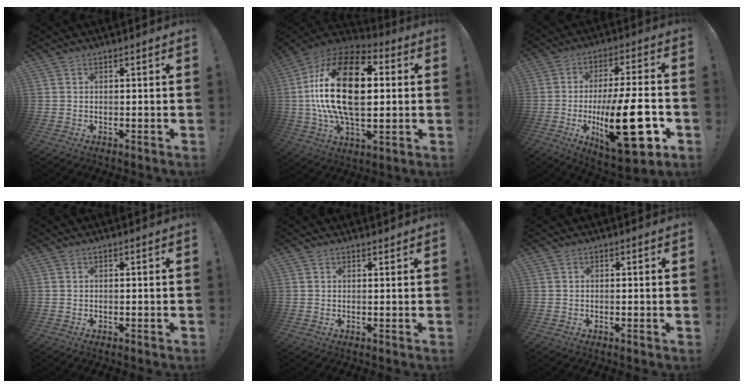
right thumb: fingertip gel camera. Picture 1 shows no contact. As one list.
[{"total": 28.2, "force": [1.9, 15.1, 23.7], "torque": [-0.442, -0.001, 0.022]}, {"total": 26.2, "force": [-6.1, 8.4, 24.1], "torque": [-0.388, 0.015, -0.091]}, {"total": 0.0}, {"total": 0.9, "force": [0.9, 0.3, 0.0], "torque": [0.017, -0.008, 0.014]}, {"total": 0.6, "force": [0.1, -0.3, 0.5], "torque": [-0.001, -0.004, 0.000]}]